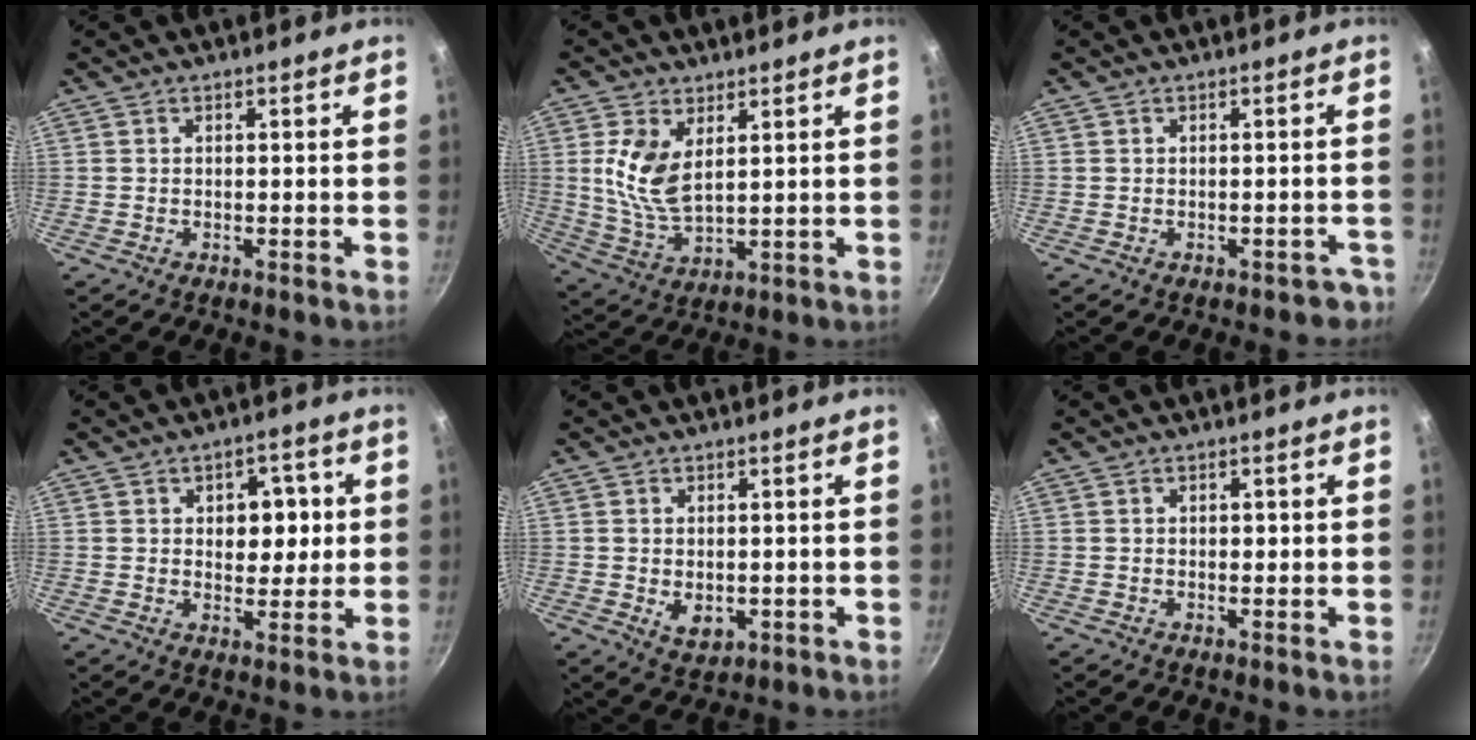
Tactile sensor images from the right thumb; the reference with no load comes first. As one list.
[{"total": 13.5, "force": [2.9, 9.1, 9.6], "torque": [-0.157, -0.024, 0.066]}, {"total": 3.0, "force": [-2.0, 2.0, 0.9], "torque": [0.025, 0.036, -0.003]}, {"total": 7.9, "force": [1.4, 5.4, 5.5], "torque": [-0.033, -0.003, 0.018]}, {"total": 4.3, "force": [-0.3, 3.1, 3.0], "torque": [-0.045, -0.011, 0.003]}, {"total": 1.1, "force": [0.3, 0.8, 0.7], "torque": [-0.004, 0.002, 0.004]}]